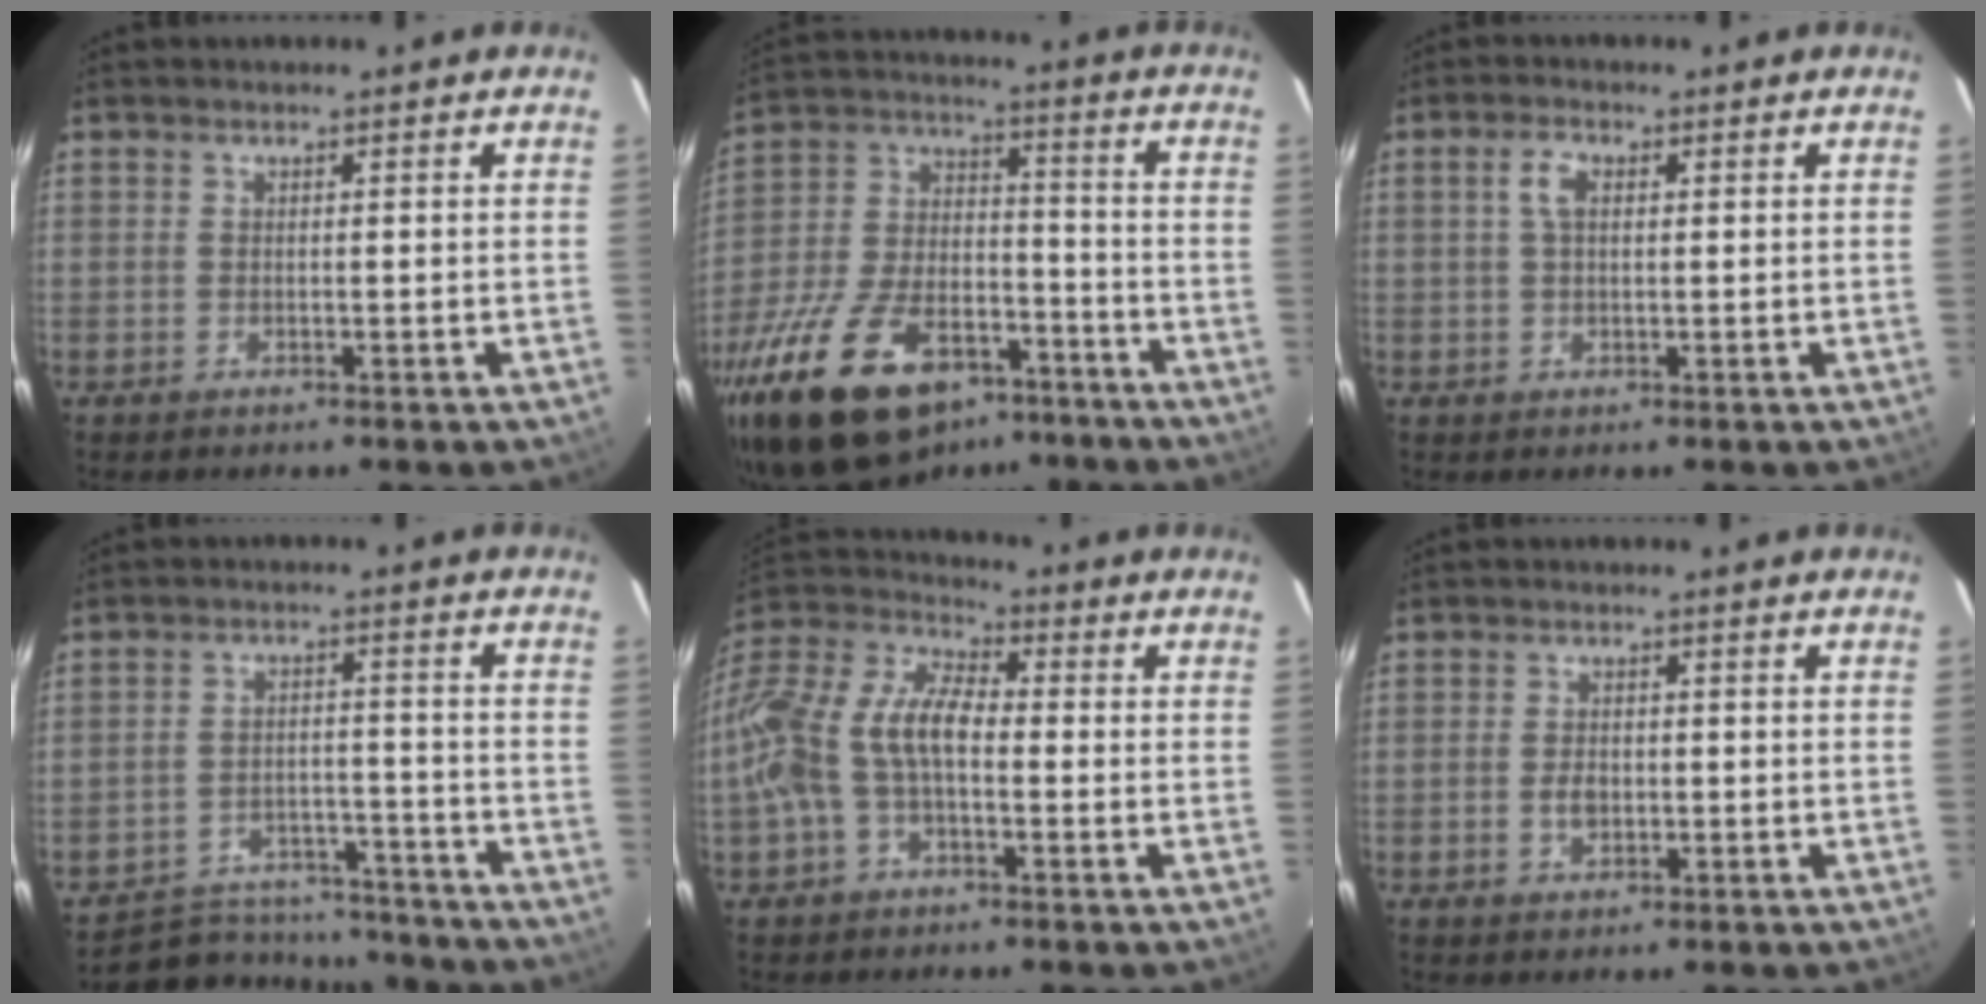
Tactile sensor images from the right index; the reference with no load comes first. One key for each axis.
{"total": 25.4, "fx": -16.6, "fy": 12.6, "fz": 14.5, "tx": -0.298, "ty": -0.009, "tz": -0.263}
{"total": 2.9, "fx": 0.7, "fy": 1.5, "fz": 2.4, "tx": -0.049, "ty": 0.008, "tz": 0.014}
{"total": 14.0, "fx": -12.6, "fy": 5.4, "fz": 2.9, "tx": -0.075, "ty": 0.026, "tz": -0.166}
{"total": 13.9, "fx": -2.4, "fy": 7.4, "fz": 11.5, "tx": -0.238, "ty": 0.018, "tz": -0.054}
{"total": 2.9, "fx": -0.6, "fy": 2.0, "fz": 2.0, "tx": -0.038, "ty": 0.002, "tz": -0.010}